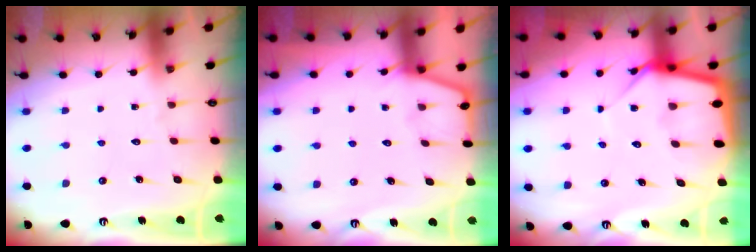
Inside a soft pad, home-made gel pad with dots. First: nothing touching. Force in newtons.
{"total": 2.7, "press": 2.7, "slide": 0.4}
{"total": 8.1, "press": 8.1, "slide": 0.6}